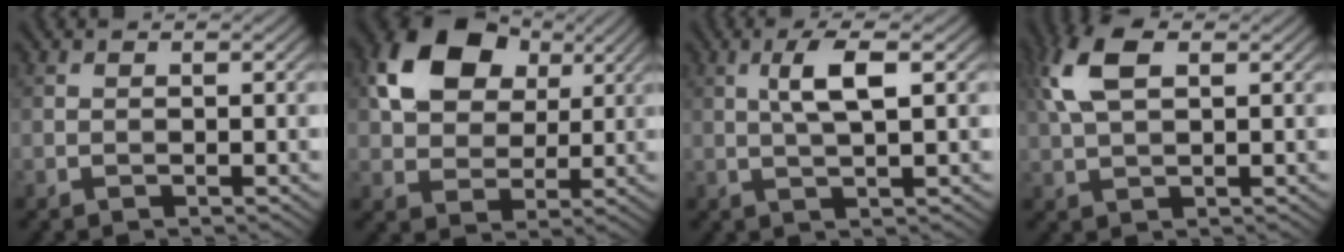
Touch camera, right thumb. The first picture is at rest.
{"total": 12.5, "force": [4.8, 8.7, 7.5], "torque": [-0.162, 0.013, 0.088]}
{"total": 4.4, "force": [1.2, 0.9, 4.2], "torque": [-0.086, 0.005, 0.023]}
{"total": 7.4, "force": [2.6, 3.6, 5.9], "torque": [-0.150, 0.018, 0.047]}